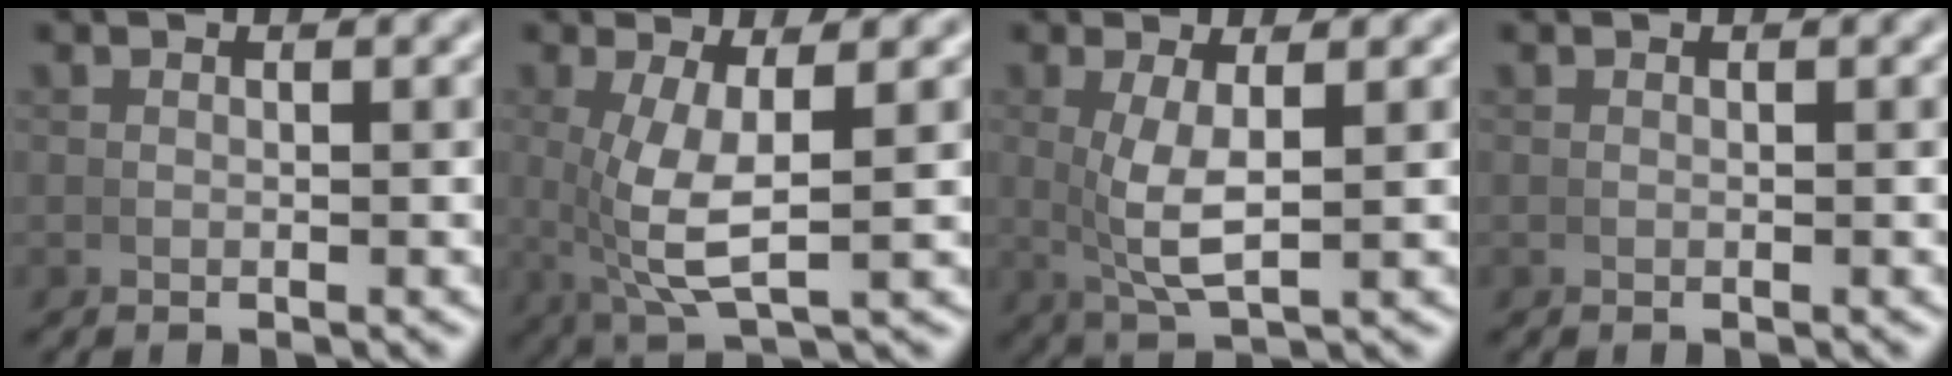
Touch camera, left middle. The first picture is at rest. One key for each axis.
{"total": 6.4, "fx": 0.3, "fy": 2.3, "fz": 6.0, "tx": -0.114, "ty": -0.012, "tz": 0.019}
{"total": 4.9, "fx": 0.4, "fy": 1.6, "fz": 4.6, "tx": -0.094, "ty": -0.009, "tz": 0.019}
{"total": 0.0}